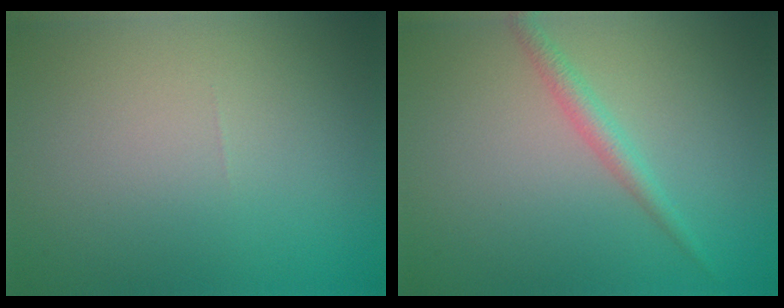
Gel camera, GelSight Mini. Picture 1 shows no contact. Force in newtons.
{"total": 1.8, "press": 1.8, "slide": 0.1}